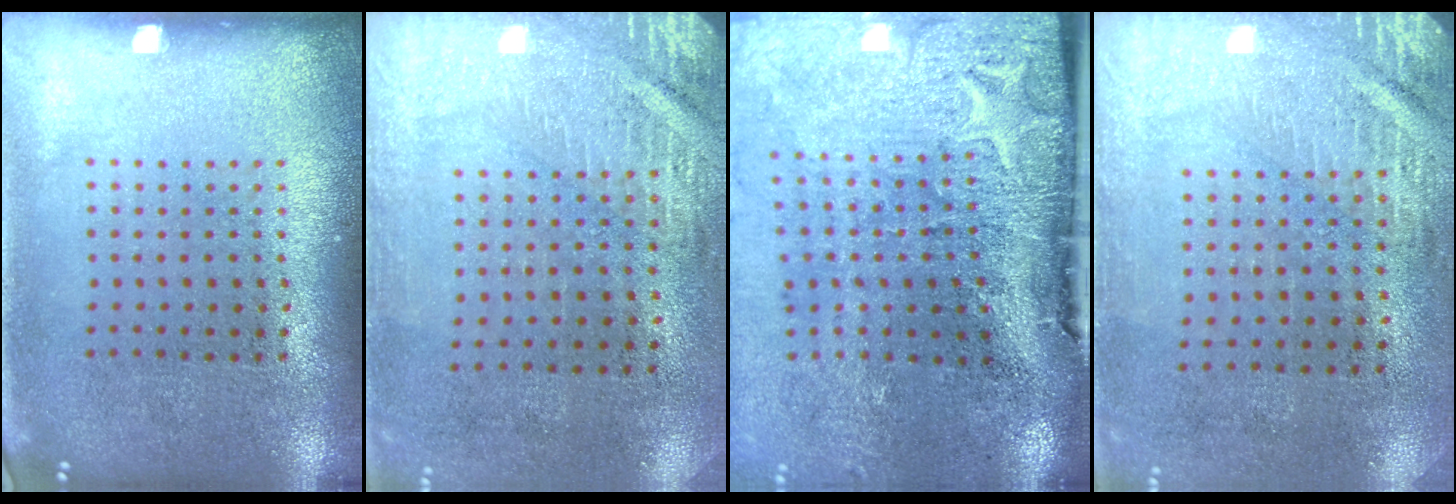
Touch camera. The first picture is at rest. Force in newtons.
{"total": 2.9, "press": 2.5, "slide": 1.4}
{"total": 5.0, "press": 3.9, "slide": 3.1}
{"total": 2.9, "press": 2.5, "slide": 1.5}